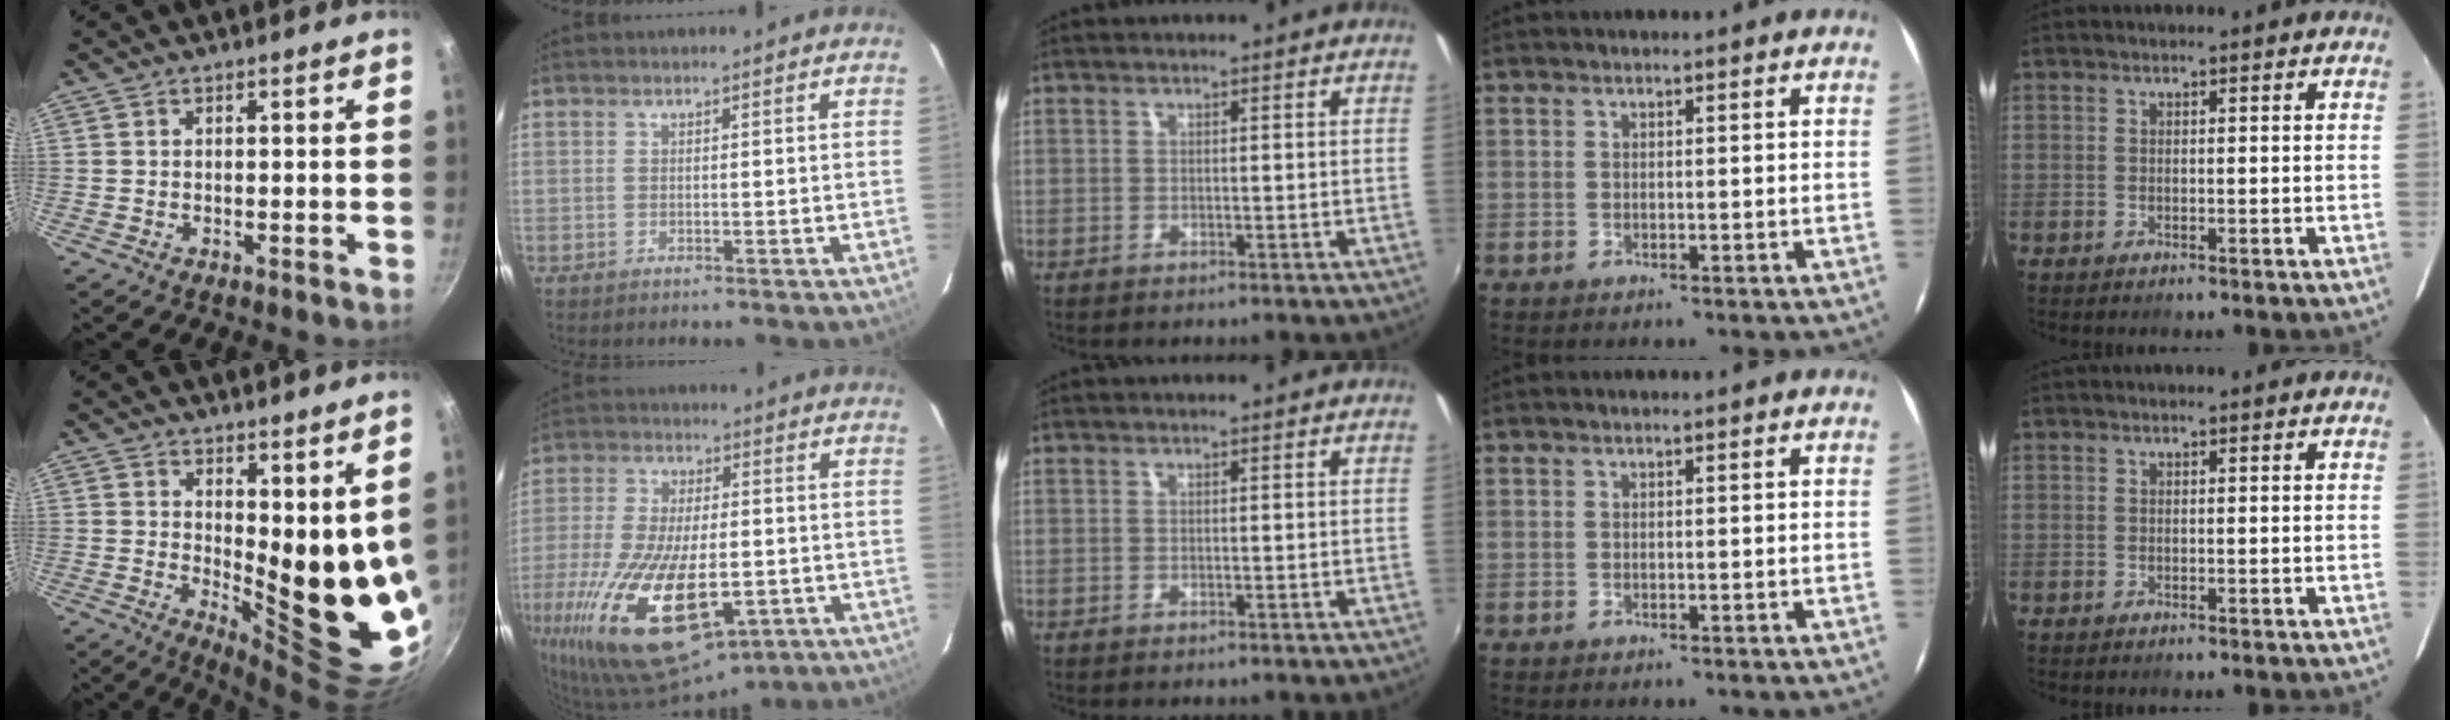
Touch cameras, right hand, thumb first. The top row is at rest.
{"thumb": {"total": 15.2, "force": [4.9, 5.6, 13.2], "torque": [-0.136, -0.066, 0.083]}, "index": {"total": 28.4, "force": [-10.7, 13.3, 22.7], "torque": [-0.489, -0.072, -0.166]}}